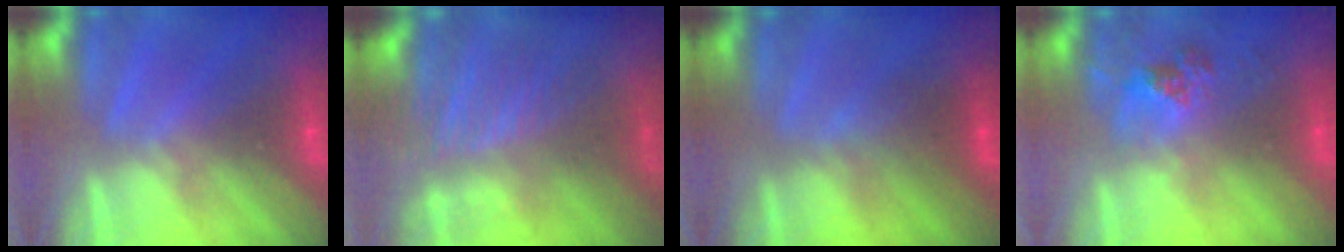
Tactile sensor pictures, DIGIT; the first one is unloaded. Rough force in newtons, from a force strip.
{"total": 4.2}
{"total": 2.2}
{"total": 2.4}